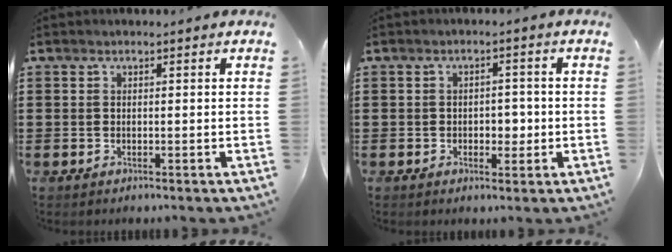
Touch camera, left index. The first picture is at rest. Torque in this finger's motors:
{"motor_torque": [0.53, 0.24, 0.05, 0.03]}